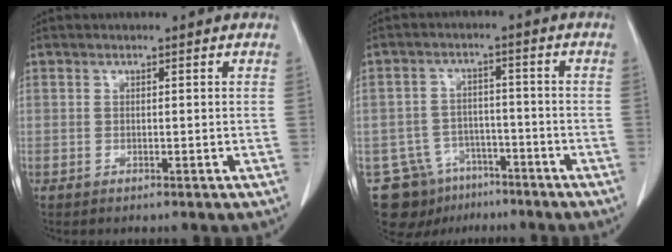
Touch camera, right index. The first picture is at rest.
{"total": 10.1, "force": [-6.9, 7.1, 2.0], "torque": [-0.040, 0.024, -0.102]}